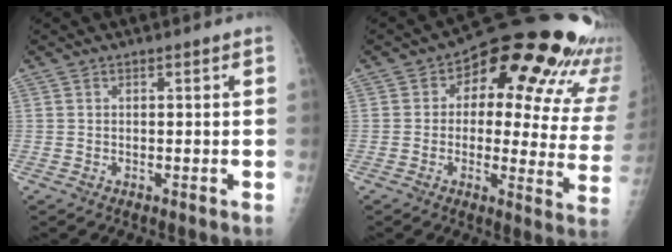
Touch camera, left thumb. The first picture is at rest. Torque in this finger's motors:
{"motor_torque": [0.42, 0.66, 0.06, -0.28, 0.14]}